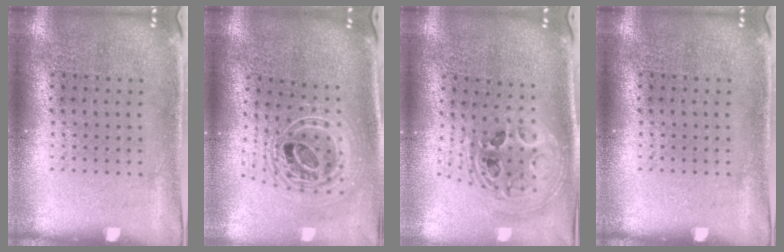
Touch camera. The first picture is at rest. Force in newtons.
{"total": 2.4, "press": 1.8, "slide": 1.7}
{"total": 2.4, "press": 1.8, "slide": 1.6}
{"total": 0.0}